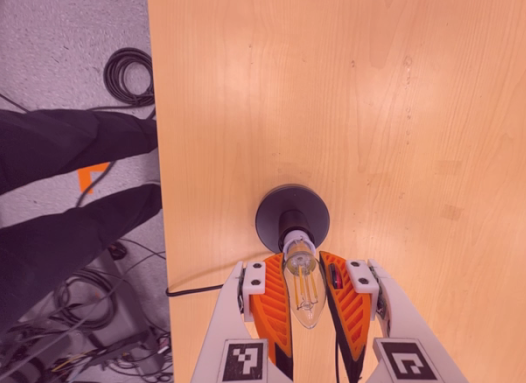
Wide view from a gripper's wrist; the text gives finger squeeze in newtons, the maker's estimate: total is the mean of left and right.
{"total": 16.3, "left": 16.0, "right": 16.5}